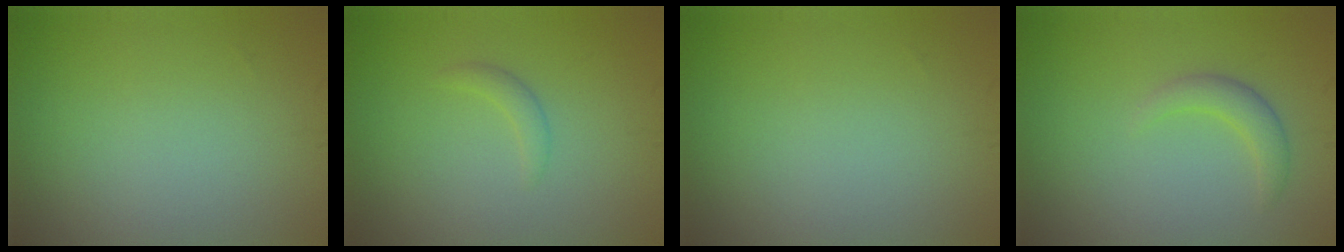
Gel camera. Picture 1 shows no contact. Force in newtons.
{"total": 1.0, "press": 1.0, "slide": 0.1}
{"total": 0.0}
{"total": 1.9, "press": 1.9, "slide": 0.0}